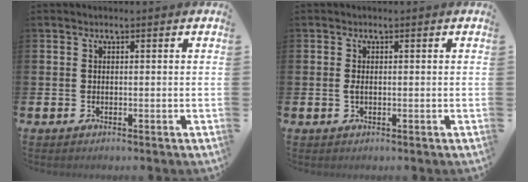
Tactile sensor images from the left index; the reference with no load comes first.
{"total": 1.0, "force": [0.0, 0.3, 1.0], "torque": [-0.014, -0.001, -0.003]}